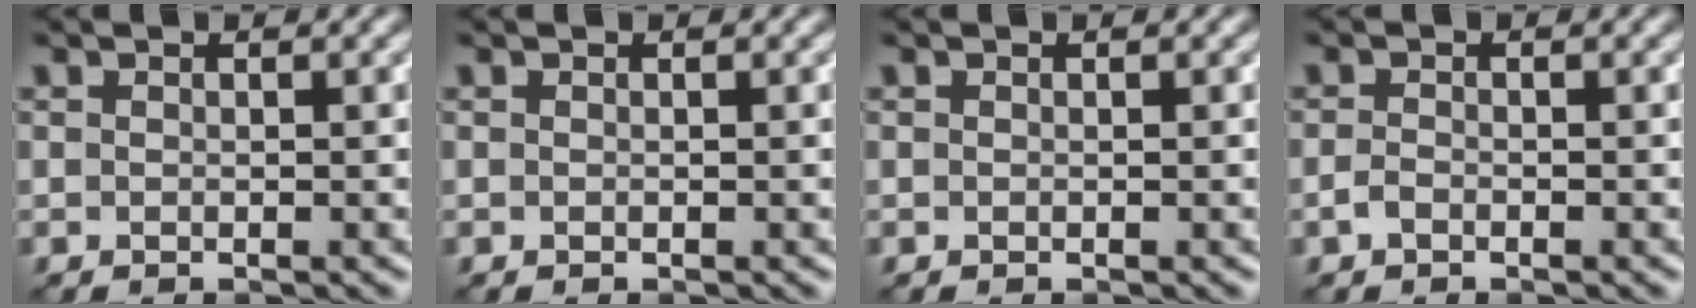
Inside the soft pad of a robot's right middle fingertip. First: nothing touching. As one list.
[{"total": 0.0}, {"total": 0.0}, {"total": 0.9, "force": [-0.5, 0.5, 0.5], "torque": [-0.012, 0.000, -0.012]}]